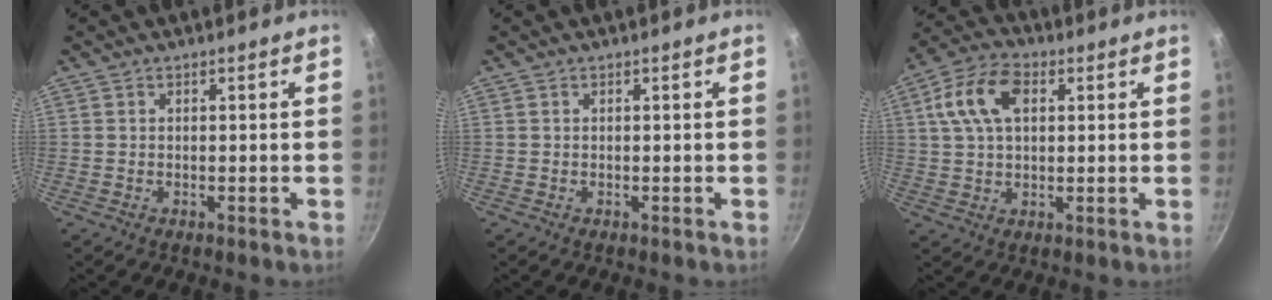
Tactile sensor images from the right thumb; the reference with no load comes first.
{"total": 0.0}
{"total": 11.3, "force": [3.3, 6.8, 8.3], "torque": [-0.156, 0.017, 0.055]}